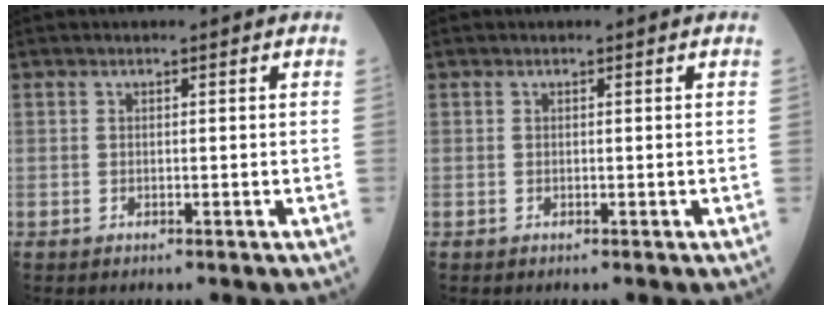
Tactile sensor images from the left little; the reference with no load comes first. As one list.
[{"total": 0.0}]